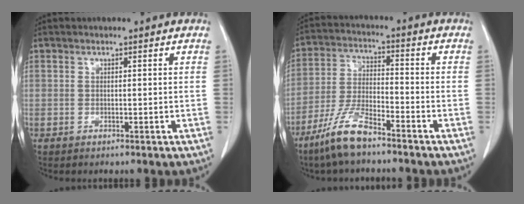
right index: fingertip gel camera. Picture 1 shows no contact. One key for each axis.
{"total": 8.9, "fx": -6.6, "fy": 1.7, "fz": 5.8, "tx": -0.128, "ty": -0.015, "tz": -0.133}